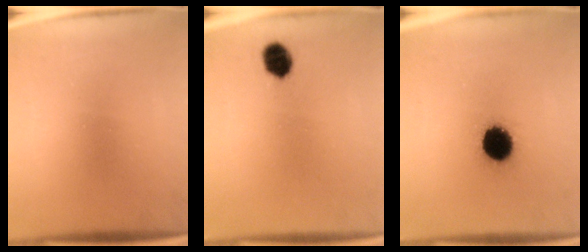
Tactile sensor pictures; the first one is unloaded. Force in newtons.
{"total": 5.1}
{"total": 10.5}